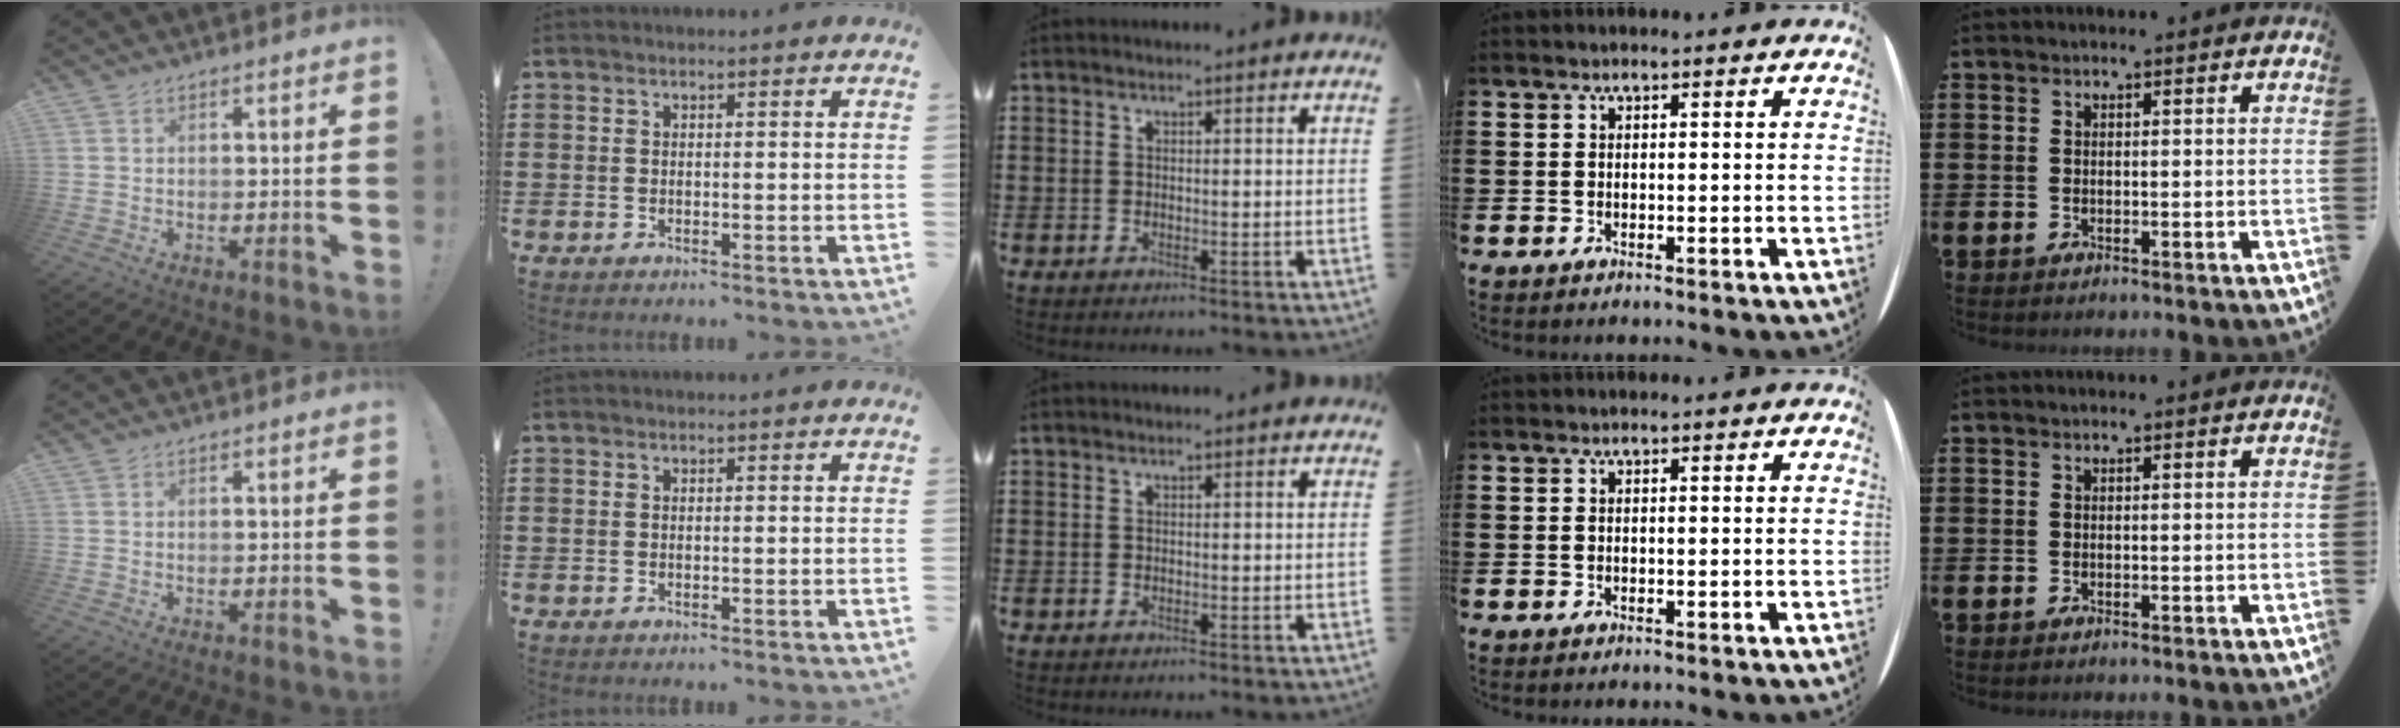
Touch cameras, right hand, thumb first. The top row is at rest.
{}